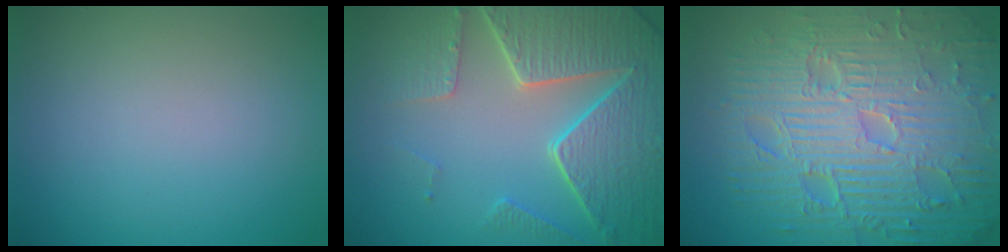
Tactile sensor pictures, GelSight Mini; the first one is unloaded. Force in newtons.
{"total": 8.3, "press": 6.2, "slide": 5.6}
{"total": 12.5, "press": 7.9, "slide": 9.7}